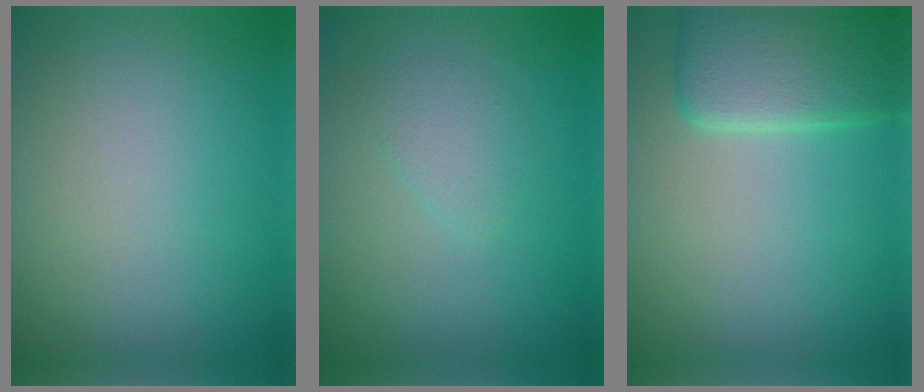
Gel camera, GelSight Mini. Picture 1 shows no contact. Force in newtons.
{"total": 1.5, "press": 1.5, "slide": 0.1}
{"total": 4.9, "press": 4.9, "slide": 0.3}